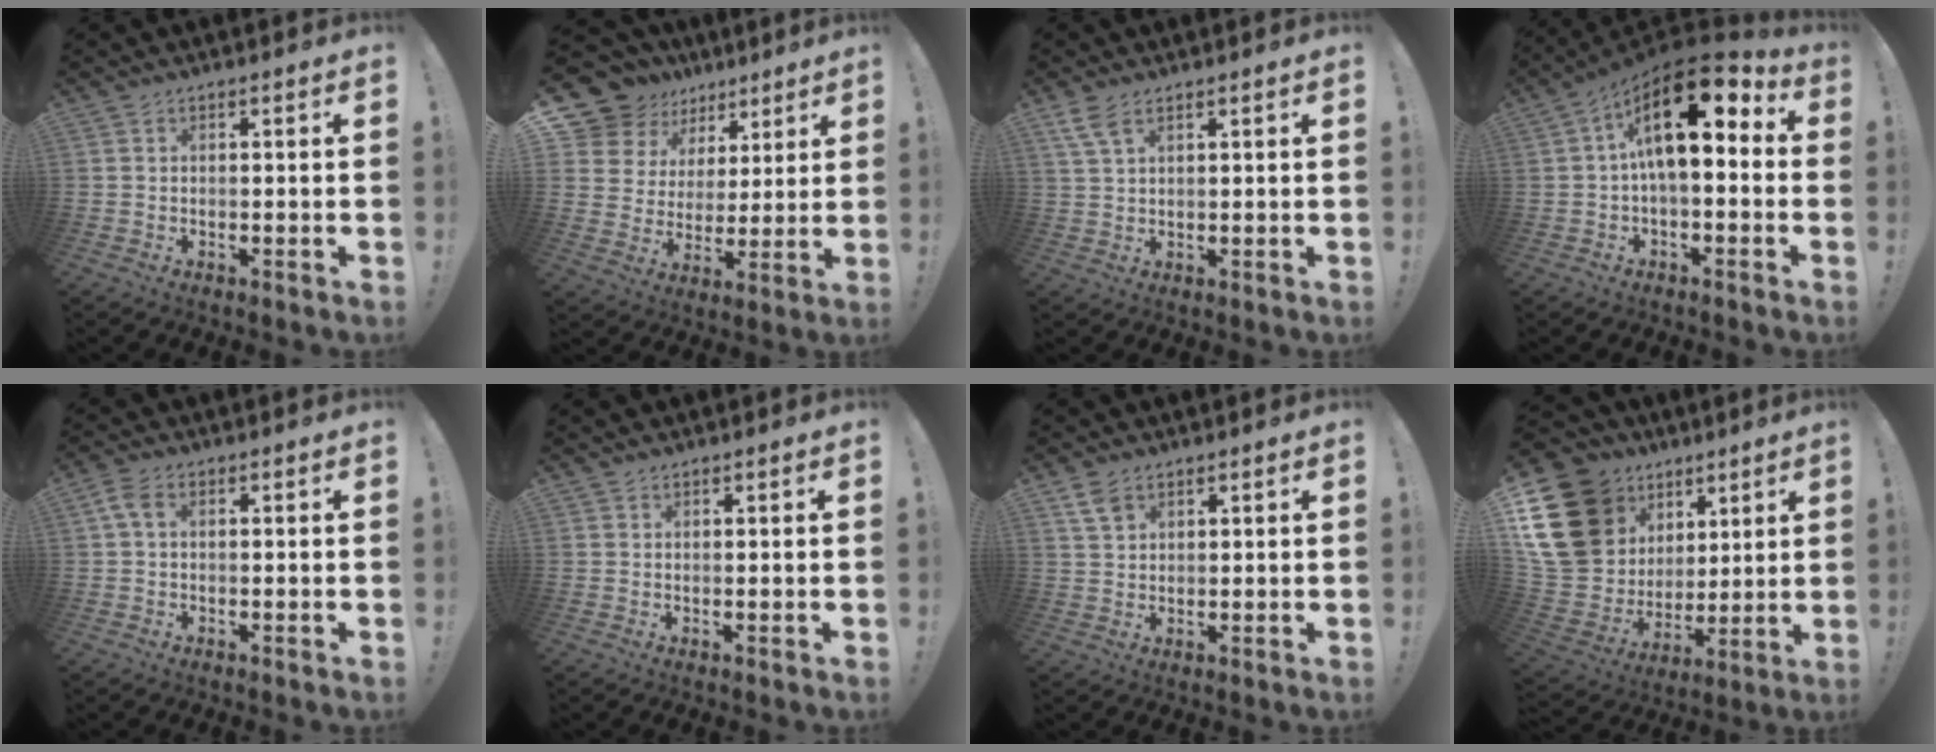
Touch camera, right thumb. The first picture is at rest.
{"total": 13.2, "force": [8.4, 9.5, 3.5], "torque": [-0.071, -0.054, 0.172]}
{"total": 4.8, "force": [2.9, 1.9, 3.3], "torque": [-0.061, -0.009, 0.055]}
{"total": 17.3, "force": [5.2, 7.3, 14.8], "torque": [-0.255, -0.030, 0.087]}
{"total": 3.9, "force": [0.8, 2.4, 2.9], "torque": [-0.066, 0.008, 0.014]}
{"total": 0.9, "force": [0.8, 0.4, 0.0], "torque": [0.003, -0.002, 0.015]}
{"total": 4.5, "force": [2.8, 2.6, 2.3], "torque": [-0.036, -0.011, 0.052]}
{"total": 23.1, "force": [9.4, 17.9, 11.3], "torque": [-0.208, -0.052, 0.218]}